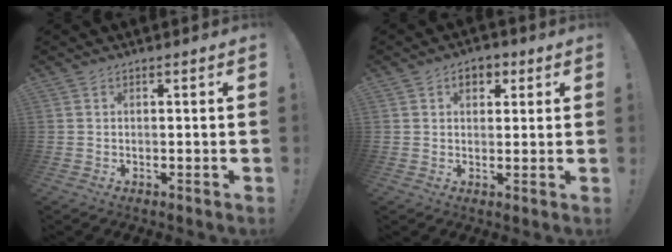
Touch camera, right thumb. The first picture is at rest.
{"total": 4.8, "force": [1.8, 3.4, 2.9], "torque": [-0.037, 0.004, 0.029]}